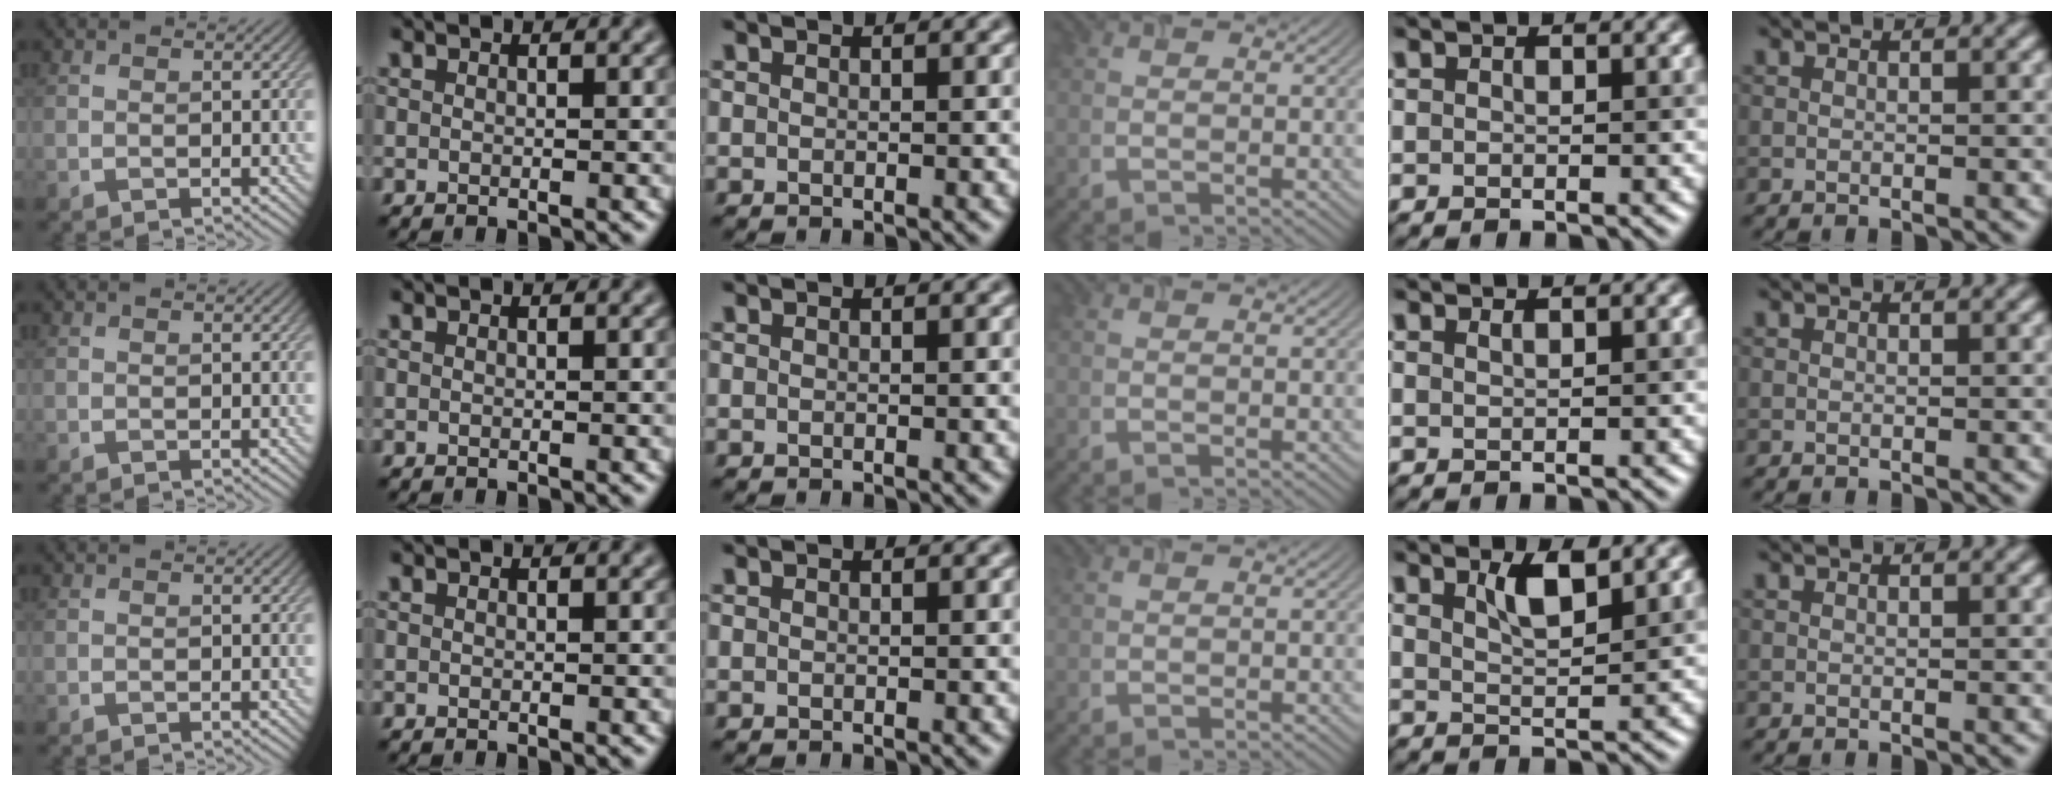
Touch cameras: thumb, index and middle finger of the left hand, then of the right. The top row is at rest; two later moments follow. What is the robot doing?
{"motion": "insert", "object": "airpods case & airpods"}